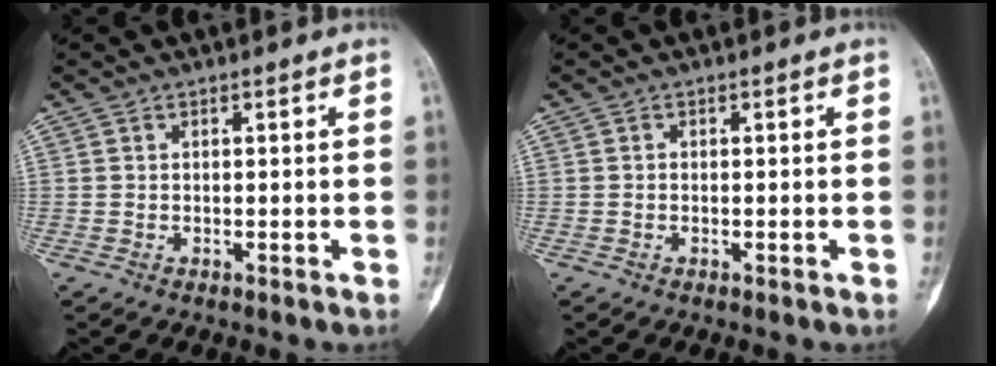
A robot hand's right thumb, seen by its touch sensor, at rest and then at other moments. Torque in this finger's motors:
{"motor_torque": [0.15, -0.08, 0.08, -0.19, -0.04]}